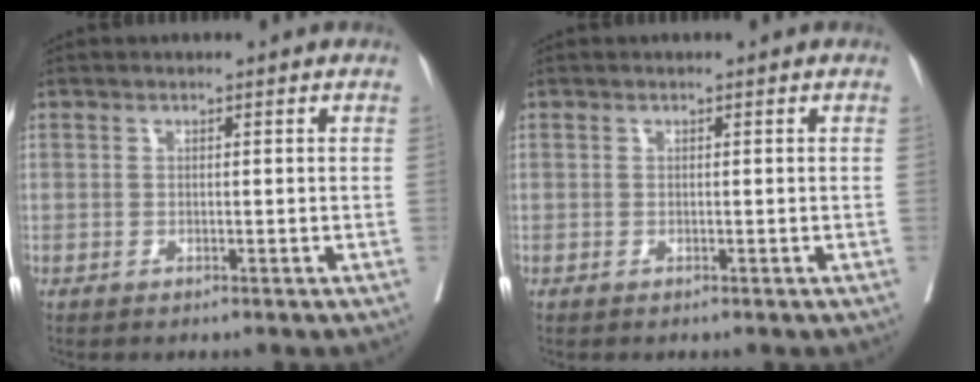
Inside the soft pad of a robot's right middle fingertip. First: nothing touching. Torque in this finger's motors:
{"motor_torque": [-0.05, 0.11, 0.01, 0.00]}